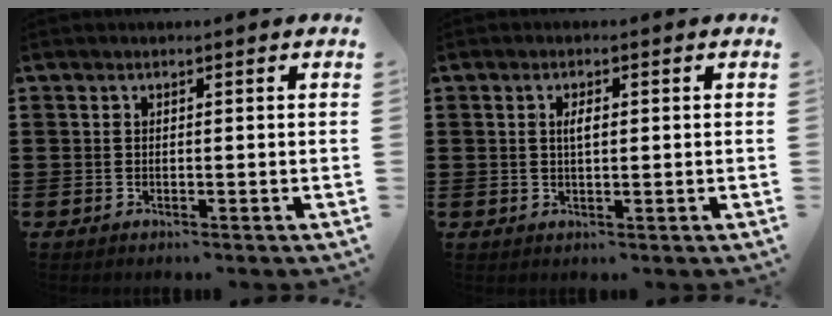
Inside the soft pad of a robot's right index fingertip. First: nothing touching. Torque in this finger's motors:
{"motor_torque": [0.06, 0.01, 0.04, 0.04]}